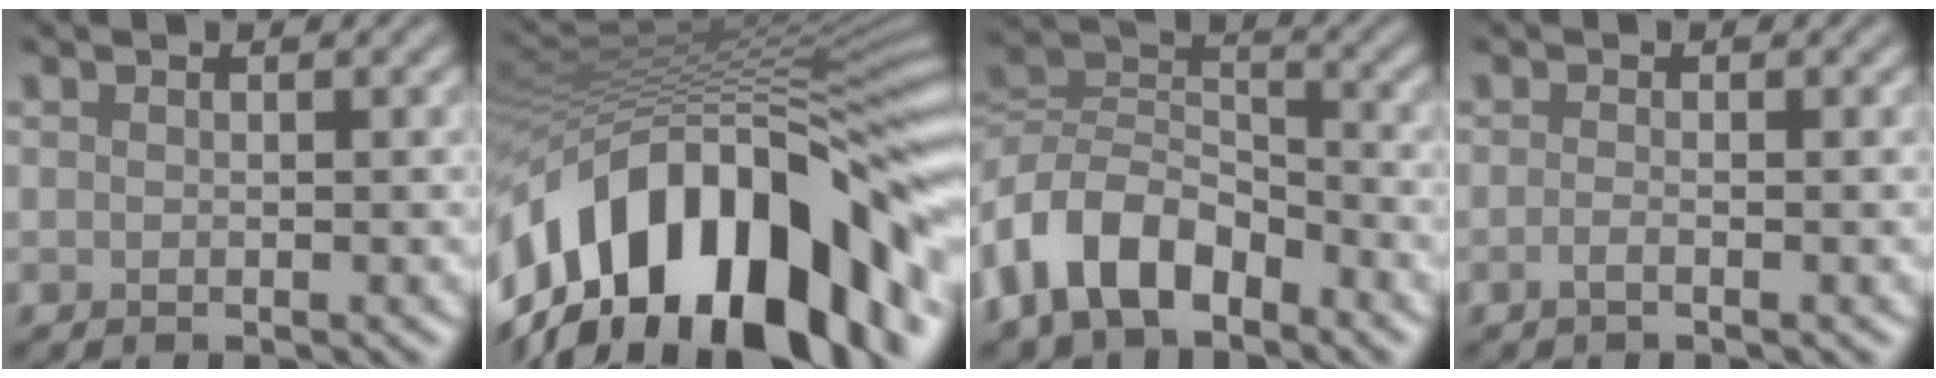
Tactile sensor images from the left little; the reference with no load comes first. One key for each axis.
{"total": 18.0, "fx": -6.5, "fy": 9.2, "fz": 14.0, "tx": -0.213, "ty": 0.010, "tz": -0.106}
{"total": 8.4, "fx": -4.6, "fy": 4.9, "fz": 5.1, "tx": -0.095, "ty": 0.008, "tz": -0.102}
{"total": 0.9, "fx": -0.4, "fy": 0.2, "fz": 0.7, "tx": -0.015, "ty": -0.001, "tz": -0.011}